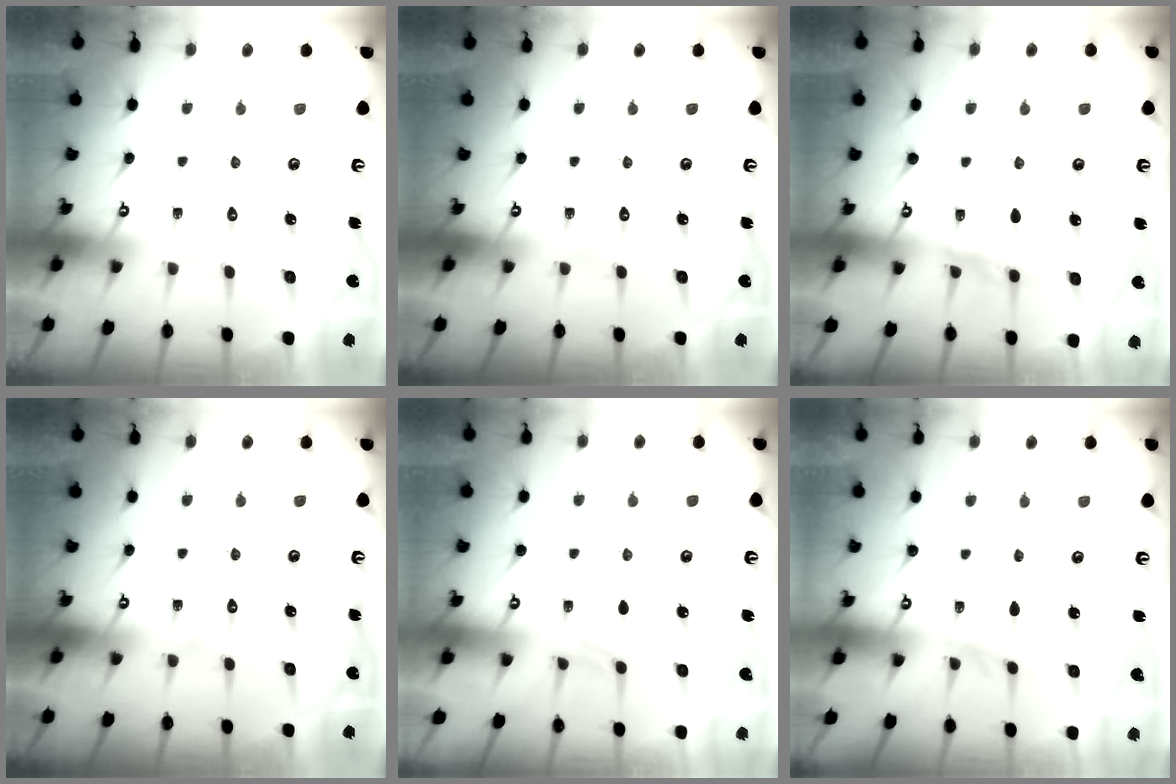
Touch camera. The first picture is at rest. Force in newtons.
{"total": 0.0}
{"total": 7.0, "press": 7.0, "slide": 0.5}
{"total": 0.0}
{"total": 3.6, "press": 3.5, "slide": 0.5}
{"total": 2.6, "press": 2.6, "slide": 0.3}